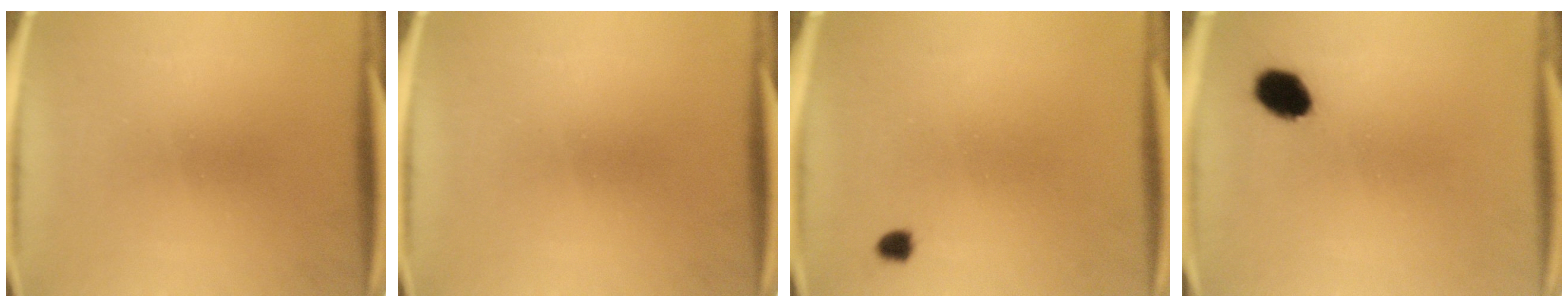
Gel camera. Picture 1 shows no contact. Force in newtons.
{"total": 0.0}
{"total": 1.4}
{"total": 6.1}